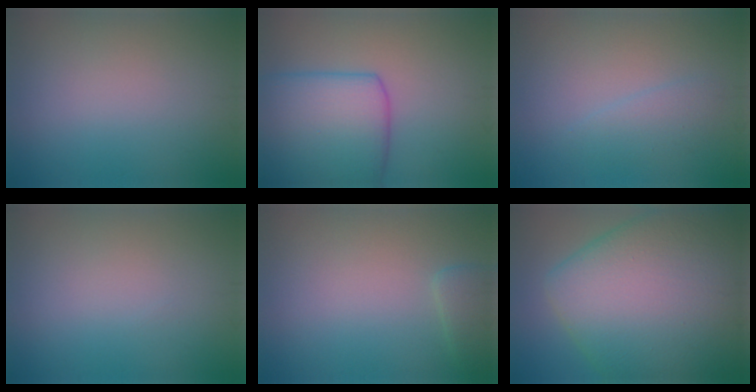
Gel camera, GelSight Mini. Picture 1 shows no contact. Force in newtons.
{"total": 8.5, "press": 8.5, "slide": 0.3}
{"total": 1.6, "press": 1.6, "slide": 0.1}
{"total": 0.0}
{"total": 1.6, "press": 1.5, "slide": 0.2}
{"total": 16.8, "press": 16.8, "slide": 0.5}